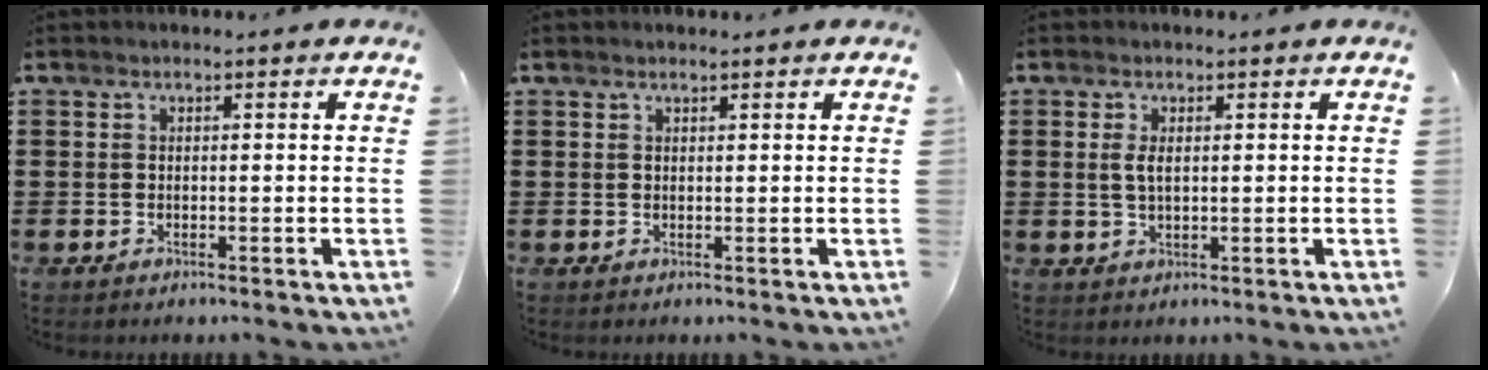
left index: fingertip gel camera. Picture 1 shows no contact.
{"total": 0.6, "force": [0.4, 0.0, 0.4], "torque": [-0.007, -0.001, 0.008]}
{"total": 2.3, "force": [0.4, 0.9, 2.1], "torque": [-0.051, 0.001, 0.003]}